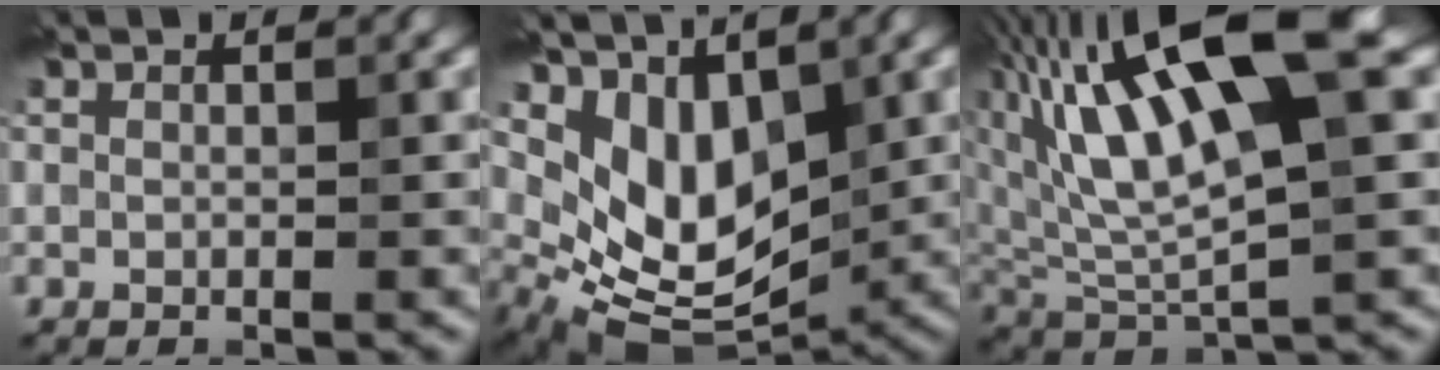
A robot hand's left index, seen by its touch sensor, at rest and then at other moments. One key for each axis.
{"total": 7.1, "fx": 2.1, "fy": 4.7, "fz": 4.9, "tx": -0.093, "ty": -0.025, "tz": 0.044}
{"total": 13.2, "fx": 4.5, "fy": 4.4, "fz": 11.6, "tx": -0.220, "ty": 0.022, "tz": 0.078}